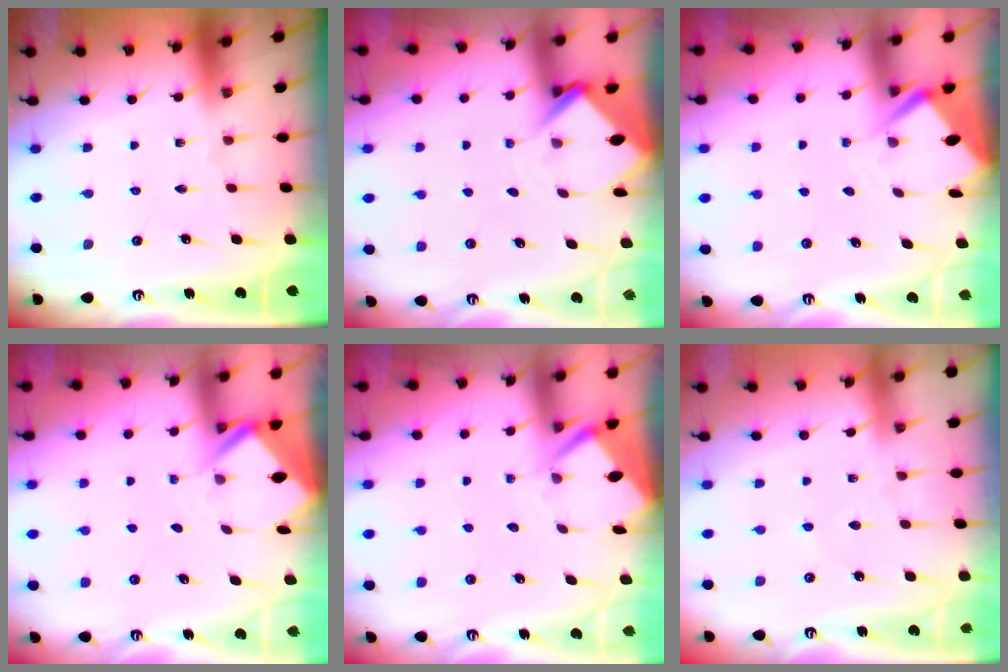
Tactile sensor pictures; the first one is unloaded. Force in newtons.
{"total": 3.9, "press": 3.9, "slide": 0.2}
{"total": 3.6, "press": 3.6, "slide": 0.3}
{"total": 2.6, "press": 2.6, "slide": 0.1}
{"total": 3.7, "press": 3.7, "slide": 0.3}
{"total": 2.5, "press": 2.4, "slide": 0.5}